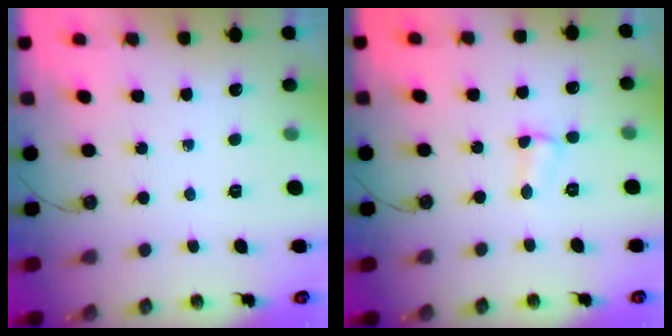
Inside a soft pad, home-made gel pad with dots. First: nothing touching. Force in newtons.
{"total": 4.4, "press": 4.4, "slide": 0.6}